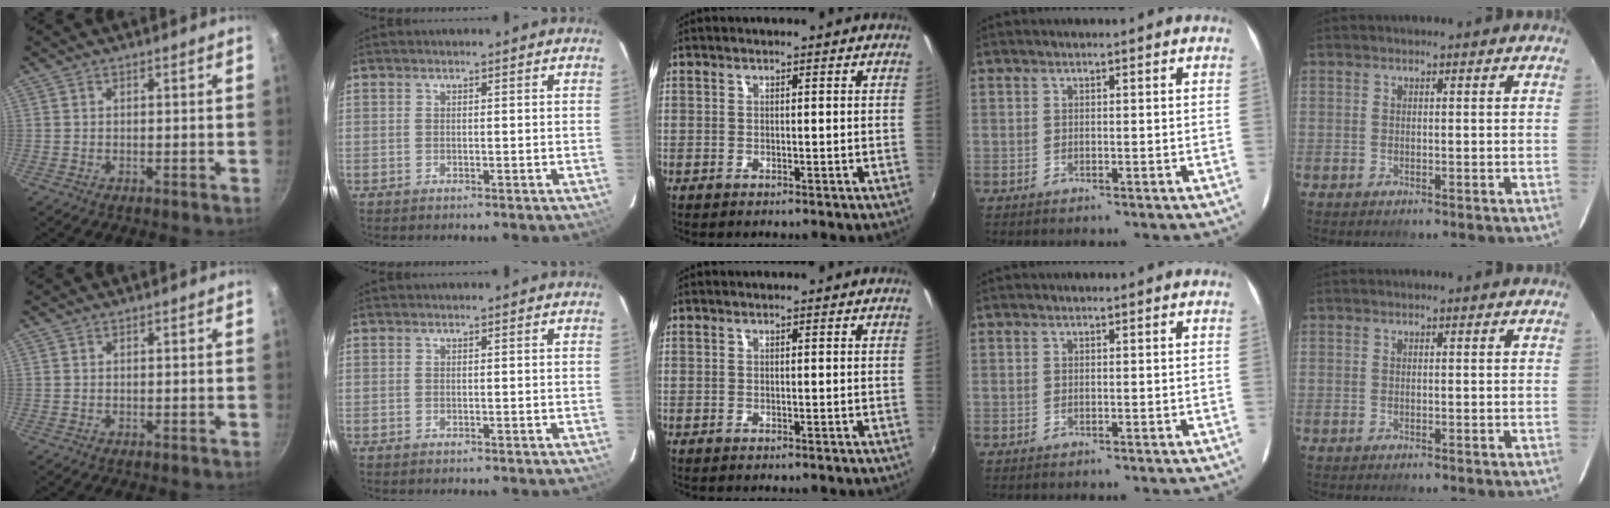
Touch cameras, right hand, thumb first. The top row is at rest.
{}